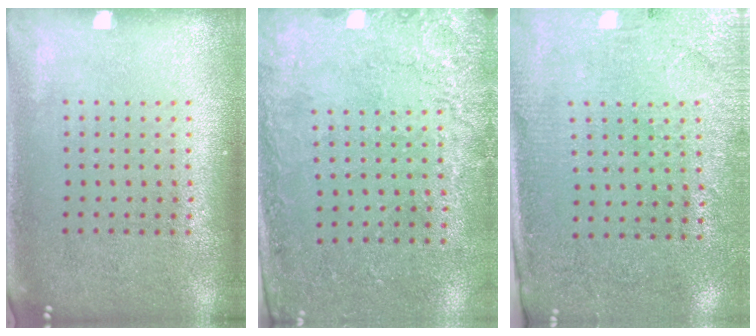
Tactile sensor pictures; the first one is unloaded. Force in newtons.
{"total": 2.6, "press": 2.3, "slide": 1.2}
{"total": 2.8, "press": 2.6, "slide": 1.2}